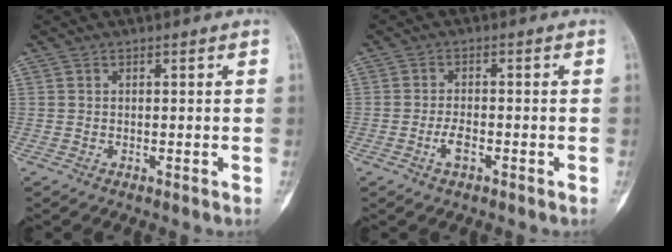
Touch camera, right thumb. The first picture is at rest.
{"total": 2.9, "force": [-1.3, 1.2, 2.2], "torque": [-0.044, 0.008, -0.027]}